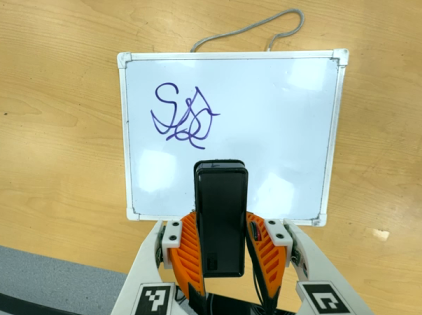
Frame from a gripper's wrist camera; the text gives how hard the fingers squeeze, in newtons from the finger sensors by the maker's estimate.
{"total": 5.2, "left": 3.8, "right": 6.5}